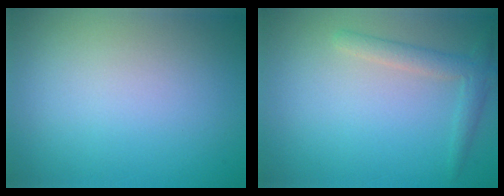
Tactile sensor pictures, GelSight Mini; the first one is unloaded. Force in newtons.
{"total": 2.3, "press": 2.2, "slide": 0.2}